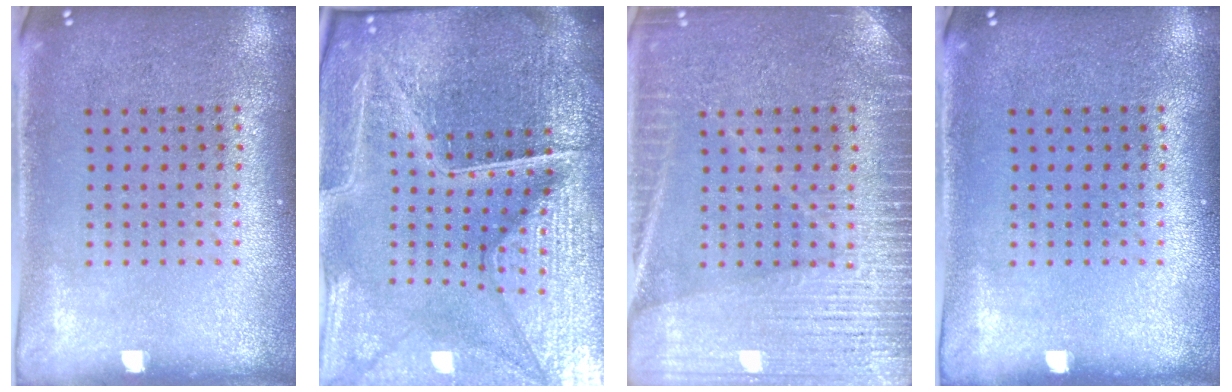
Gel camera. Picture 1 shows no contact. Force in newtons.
{"total": 6.9, "press": 6.1, "slide": 3.2}
{"total": 4.9, "press": 4.9, "slide": 0.7}
{"total": 0.0}